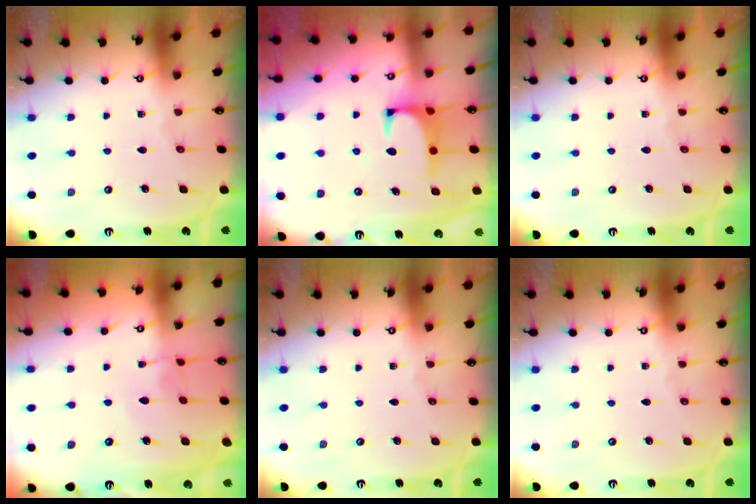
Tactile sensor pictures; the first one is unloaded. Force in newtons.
{"total": 1.6, "press": 1.5, "slide": 0.5}
{"total": 0.0}
{"total": 2.4, "press": 2.4, "slide": 0.2}
{"total": 0.0}
{"total": 0.0}